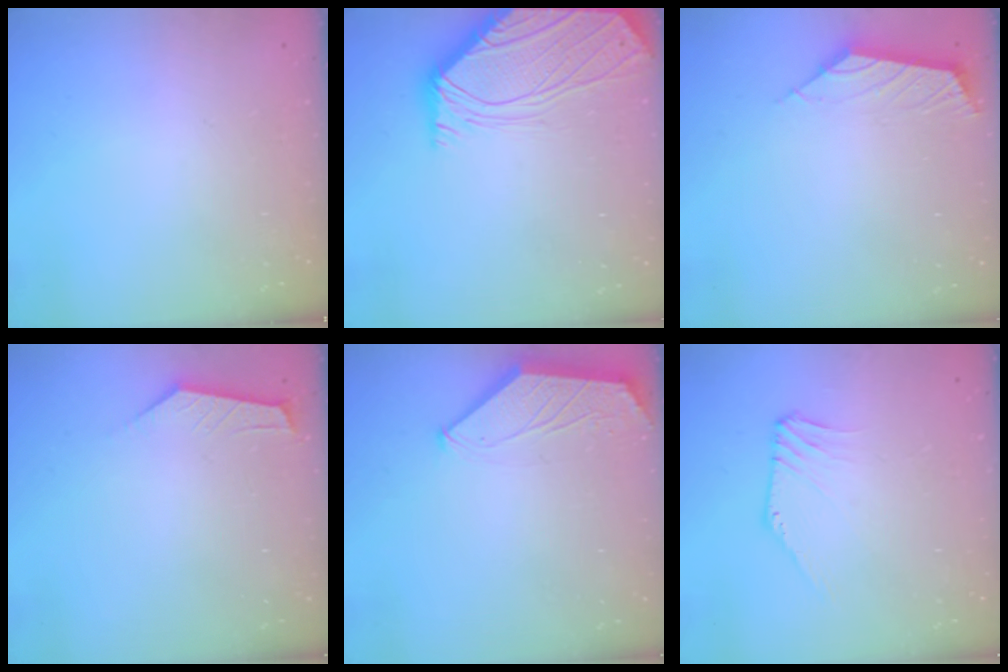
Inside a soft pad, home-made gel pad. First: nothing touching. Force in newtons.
{"total": 1.3, "press": 1.2, "slide": 0.4}
{"total": 2.8, "press": 2.7, "slide": 0.7}
{"total": 2.6, "press": 2.6, "slide": 0.4}
{"total": 1.6, "press": 1.6, "slide": 0.4}
{"total": 0.7, "press": 0.5, "slide": 0.4}